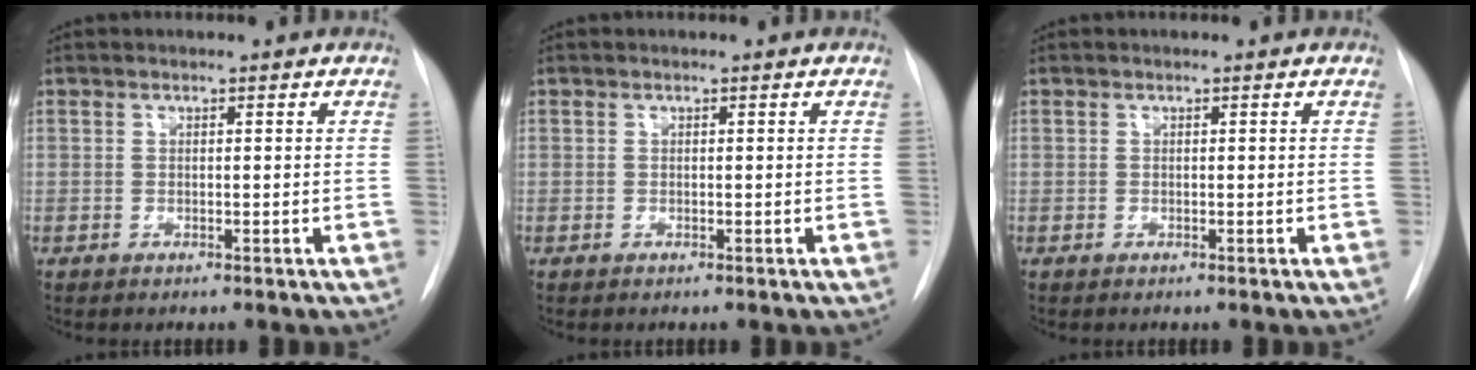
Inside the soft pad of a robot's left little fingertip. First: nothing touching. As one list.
[{"total": 0.0}, {"total": 0.0}]